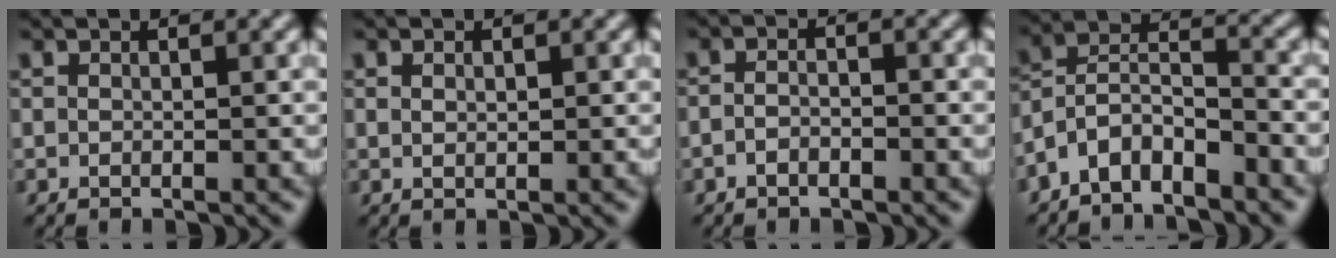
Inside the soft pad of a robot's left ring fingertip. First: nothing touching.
{"total": 0.9, "force": [0.4, 0.5, 0.6], "torque": [-0.011, 0.000, 0.008]}
{"total": 1.5, "force": [-0.8, 0.7, 1.0], "torque": [-0.022, 0.001, -0.020]}
{"total": 5.5, "force": [-3.8, 2.3, 3.2], "torque": [-0.057, 0.007, -0.080]}